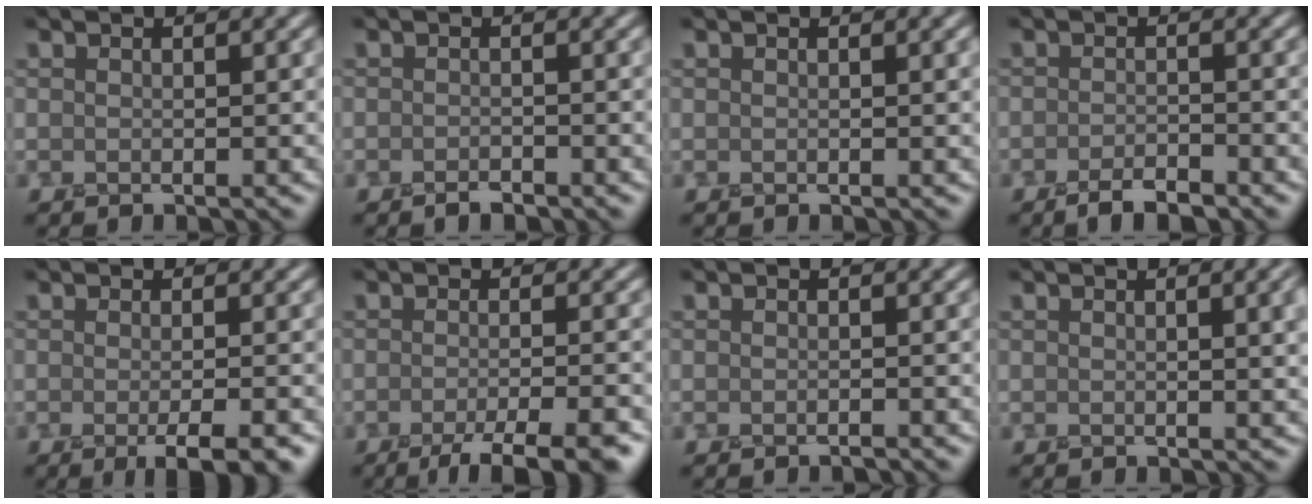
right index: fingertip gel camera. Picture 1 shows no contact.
{"total": 1.1, "force": [-1.0, 0.2, 0.2], "torque": [-0.003, -0.001, -0.017]}
{"total": 1.2, "force": [0.4, 0.3, 1.0], "torque": [-0.011, 0.000, 0.008]}
{"total": 2.3, "force": [-1.9, 0.5, 1.1], "torque": [-0.018, 0.000, -0.036]}
{"total": 3.8, "force": [-1.4, 0.8, 3.4], "torque": [-0.038, -0.003, -0.021]}
{"total": 5.6, "force": [-3.7, 1.1, 4.0], "torque": [-0.045, -0.001, -0.059]}
{"total": 0.8, "force": [-0.8, 0.0, 0.2], "torque": [-0.004, -0.008, -0.014]}
{"total": 4.2, "force": [1.0, 1.7, 3.7], "torque": [-0.028, 0.005, 0.016]}